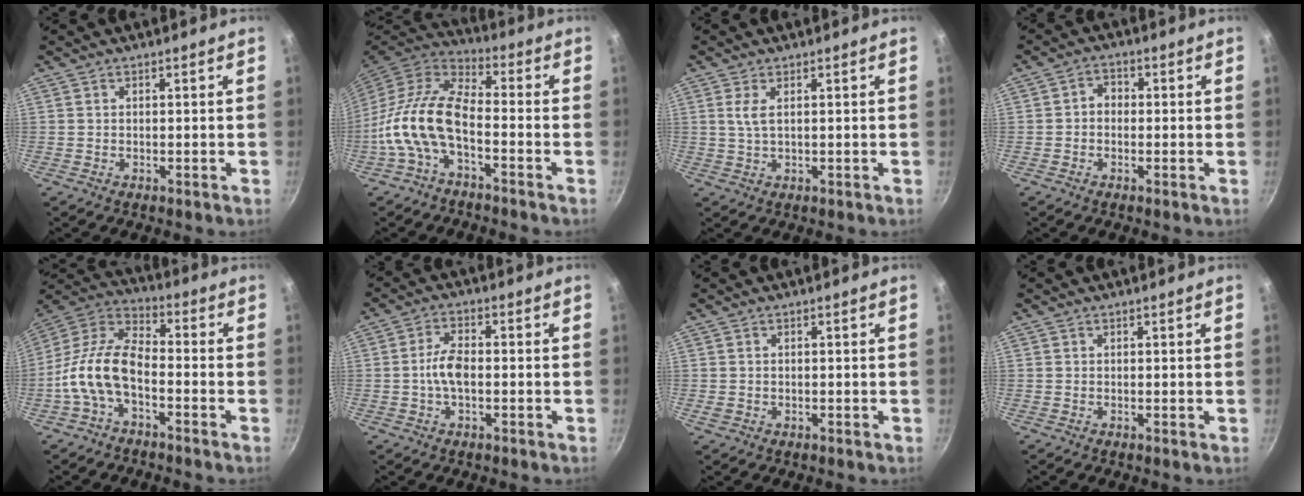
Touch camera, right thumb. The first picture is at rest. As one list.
[{"total": 13.5, "force": [-3.9, 6.7, 11.0], "torque": [-0.221, 0.044, -0.088]}, {"total": 2.7, "force": [0.8, 1.1, 2.4], "torque": [-0.051, -0.004, 0.017]}, {"total": 2.7, "force": [-0.5, 2.3, 1.4], "torque": [-0.009, 0.011, -0.016]}, {"total": 12.3, "force": [-4.1, 6.2, 9.7], "torque": [-0.184, 0.049, -0.097]}, {"total": 5.3, "force": [-0.8, 2.6, 4.6], "torque": [-0.088, 0.019, -0.021]}, {"total": 0.8, "force": [-0.1, 0.7, 0.3], "torque": [-0.003, 0.000, -0.002]}, {"total": 0.0}]